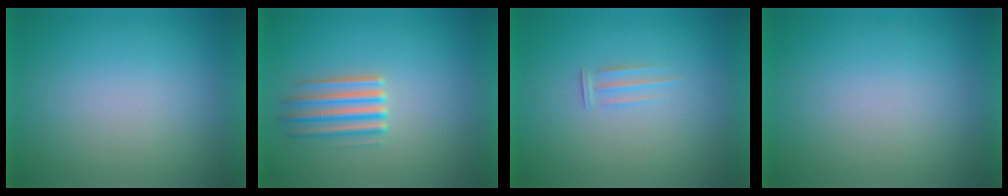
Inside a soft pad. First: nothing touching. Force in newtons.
{"total": 2.5}
{"total": 1.9}
{"total": 1.2}